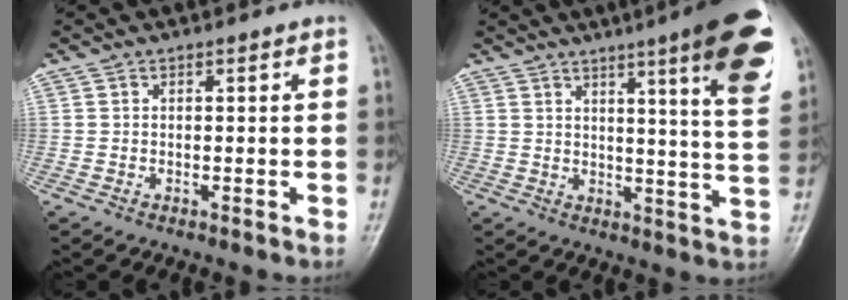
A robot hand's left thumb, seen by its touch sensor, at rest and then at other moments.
{"total": 15.7, "force": [8.4, 1.6, 13.2], "torque": [-0.155, -0.041, 0.103]}